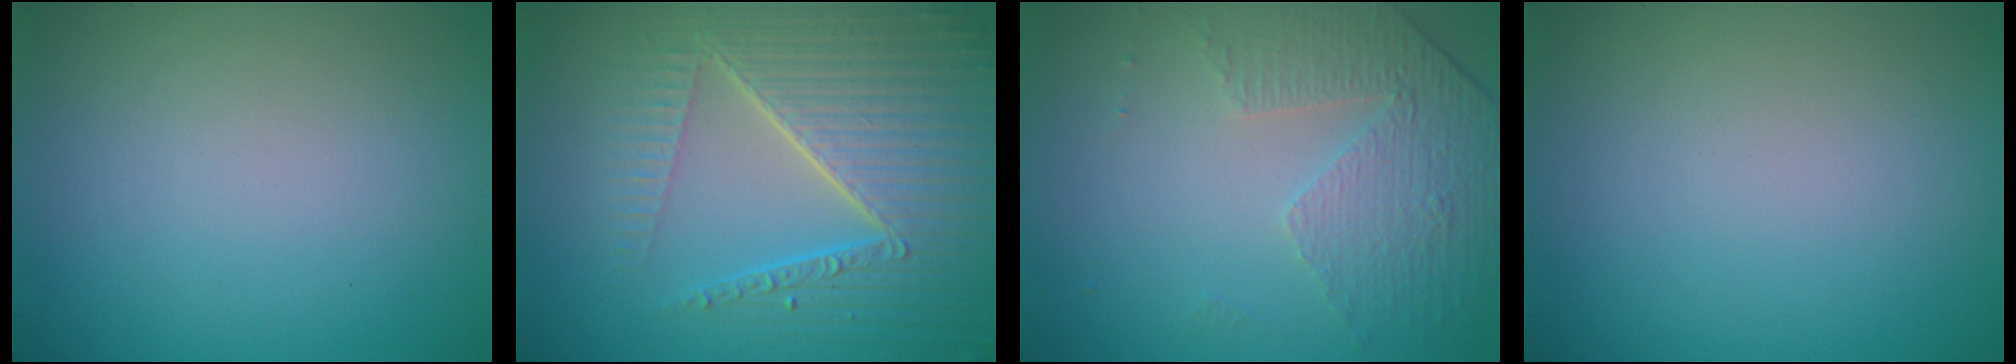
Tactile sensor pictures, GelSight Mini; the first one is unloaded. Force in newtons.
{"total": 8.2, "press": 5.9, "slide": 5.6}
{"total": 4.7, "press": 3.1, "slide": 3.6}
{"total": 0.0}